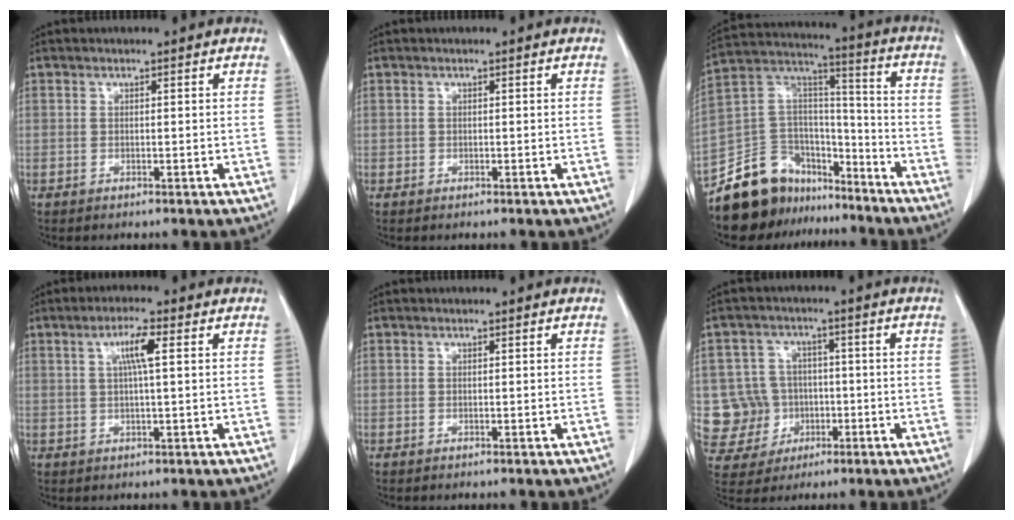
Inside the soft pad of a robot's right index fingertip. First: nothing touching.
{"total": 0.0}
{"total": 16.7, "force": [-13.8, 8.5, 4.3], "torque": [-0.079, 0.077, -0.240]}
{"total": 4.3, "force": [1.3, 0.2, 4.1], "torque": [-0.077, 0.005, 0.023]}
{"total": 0.0}
{"total": 9.4, "force": [-1.1, 9.2, 1.5], "torque": [-0.047, 0.018, -0.004]}